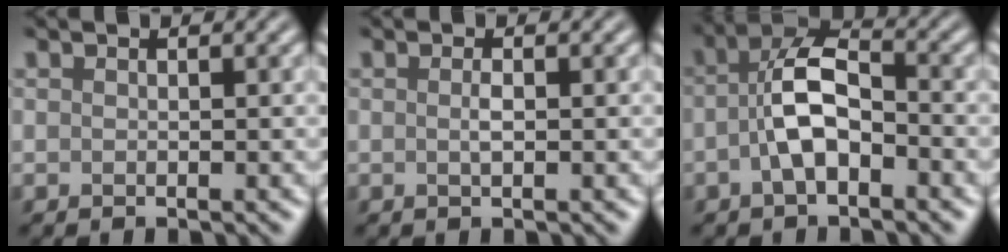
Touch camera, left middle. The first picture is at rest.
{"total": 0.9, "force": [0.0, 0.2, 0.9], "torque": [-0.018, 0.000, 0.001]}
{"total": 5.3, "force": [-1.3, 2.6, 4.5], "torque": [-0.088, 0.011, -0.032]}